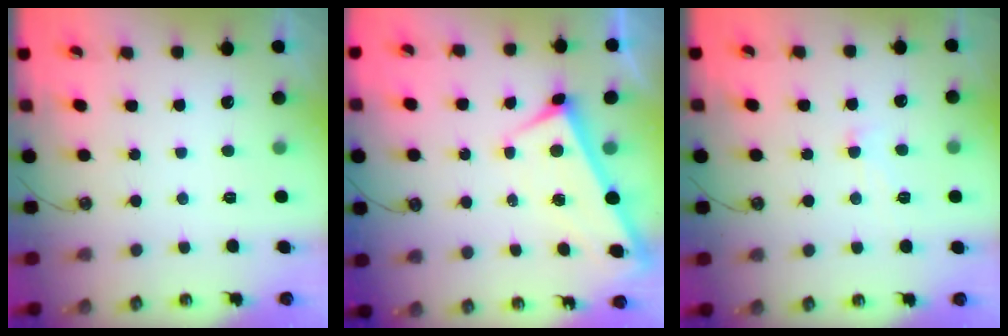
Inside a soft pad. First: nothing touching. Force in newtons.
{"total": 0.9, "press": 0.3, "slide": 0.8}
{"total": 2.8, "press": 2.8, "slide": 0.5}